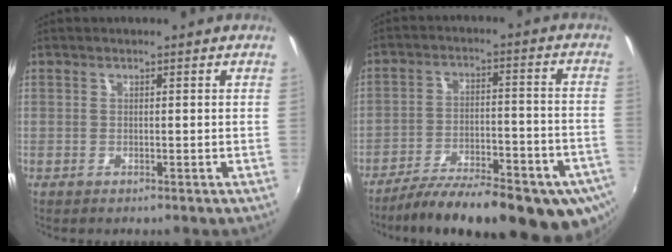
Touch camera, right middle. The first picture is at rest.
{"total": 23.6, "force": [-16.8, 6.8, 15.1], "torque": [-0.250, -0.054, -0.229]}